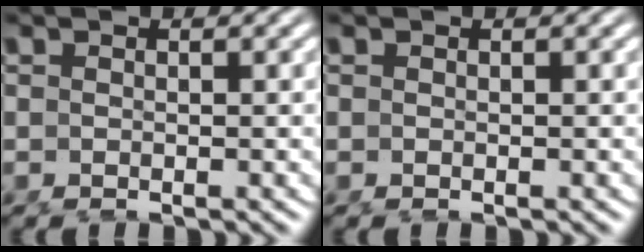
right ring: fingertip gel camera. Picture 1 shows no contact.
{"total": 0.0}